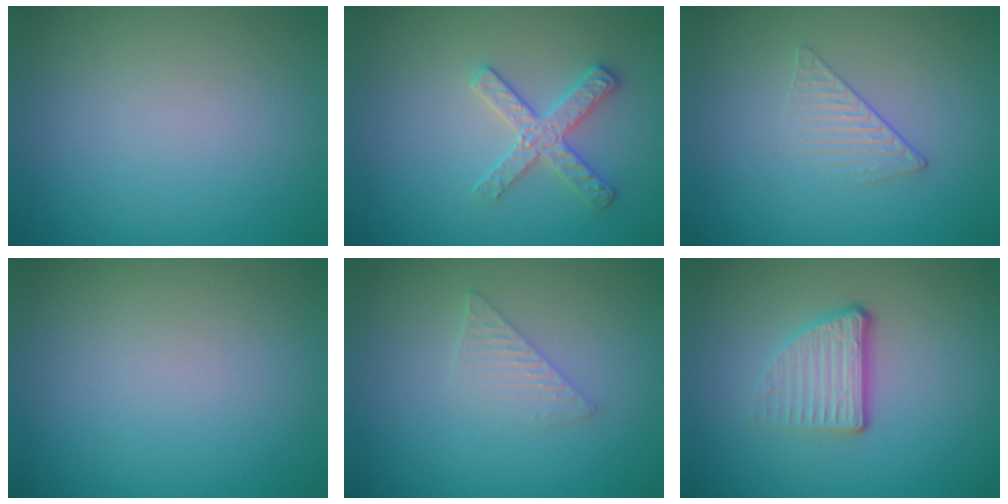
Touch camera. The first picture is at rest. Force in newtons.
{"total": 2.7, "press": 2.6, "slide": 0.5}
{"total": 1.5, "press": 0.7, "slide": 1.3}
{"total": 0.0}
{"total": 1.6, "press": 1.6, "slide": 0.1}
{"total": 3.7, "press": 2.4, "slide": 2.8}